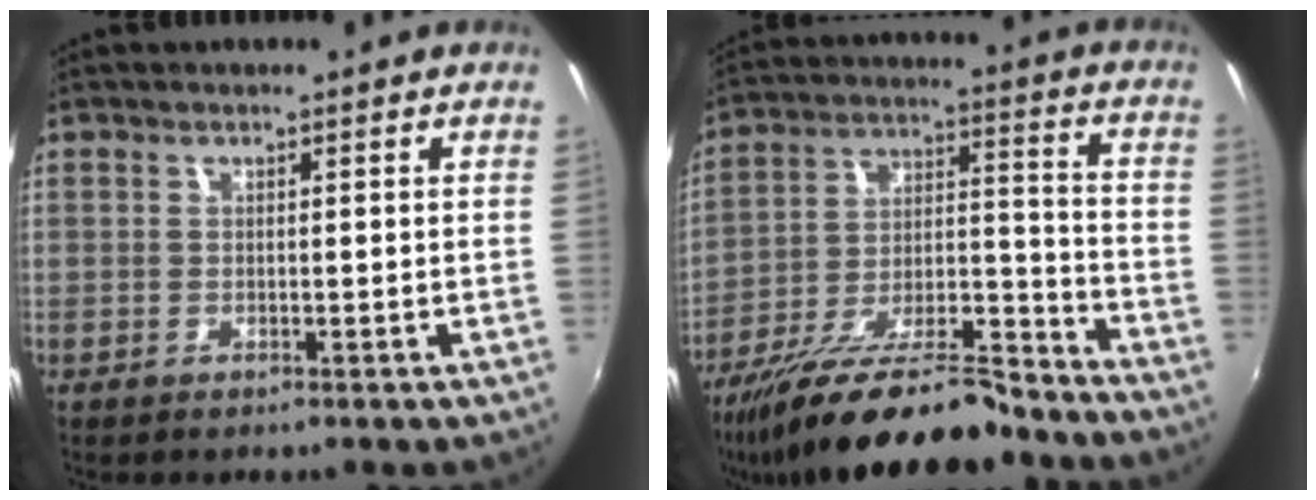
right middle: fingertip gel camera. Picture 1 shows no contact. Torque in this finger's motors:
{"motor_torque": [1.25, -0.89, 0.43, 0.21]}